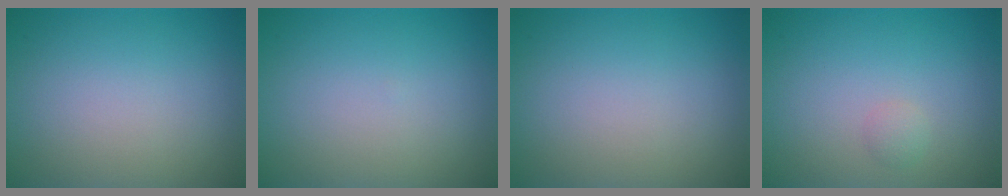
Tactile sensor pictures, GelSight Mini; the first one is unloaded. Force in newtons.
{"total": 0.0}
{"total": 0.0}
{"total": 0.8, "press": 0.8, "slide": 0.0}